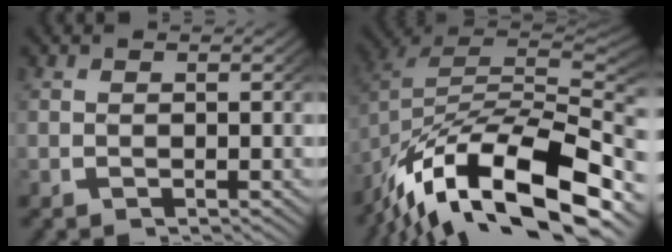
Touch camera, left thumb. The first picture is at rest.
{"total": 16.6, "force": [-5.0, 10.5, 11.8], "torque": [-0.228, -0.042, -0.061]}